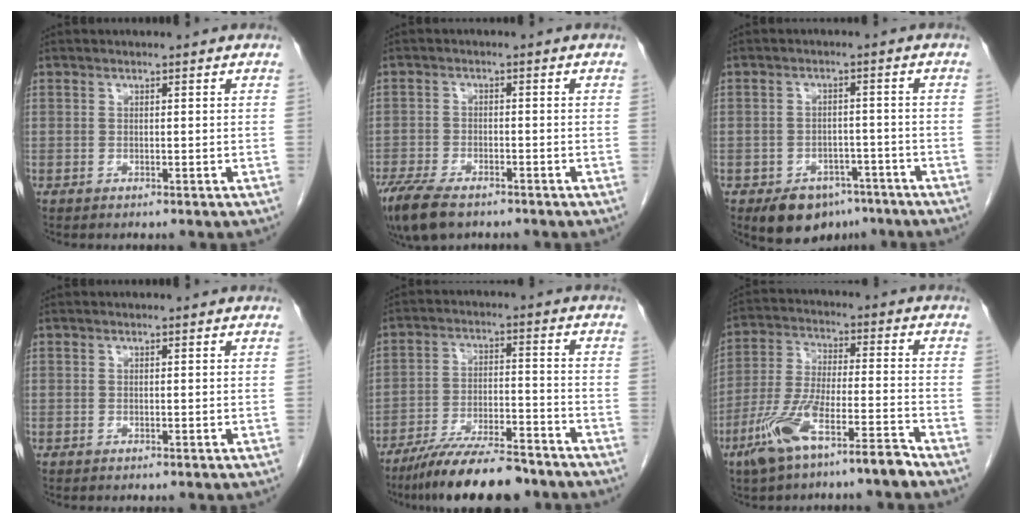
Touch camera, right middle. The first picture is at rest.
{"total": 9.6, "force": [-7.1, 3.8, 5.4], "torque": [-0.103, -0.015, -0.116]}
{"total": 8.0, "force": [-5.6, 4.9, 2.9], "torque": [-0.035, 0.007, -0.079]}
{"total": 0.0}
{"total": 13.9, "force": [-11.6, 2.4, 7.2], "torque": [-0.117, -0.009, -0.190]}
{"total": 10.9, "force": [-7.4, 1.2, 7.8], "torque": [-0.162, -0.006, -0.140]}